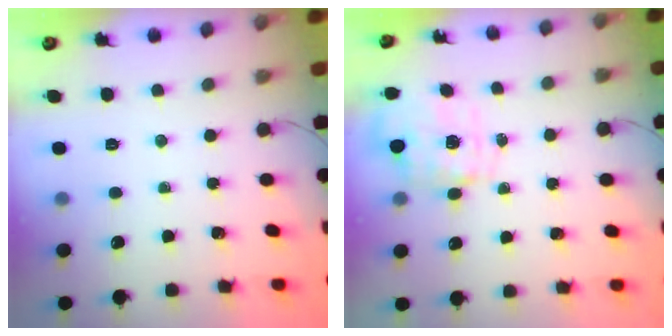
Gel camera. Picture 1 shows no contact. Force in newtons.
{"total": 2.8, "press": 2.7, "slide": 0.9}